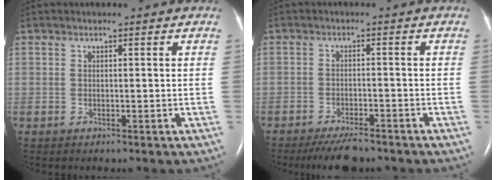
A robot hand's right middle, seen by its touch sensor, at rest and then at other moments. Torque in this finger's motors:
{"motor_torque": [0.73, -0.69, 0.06, 0.04]}